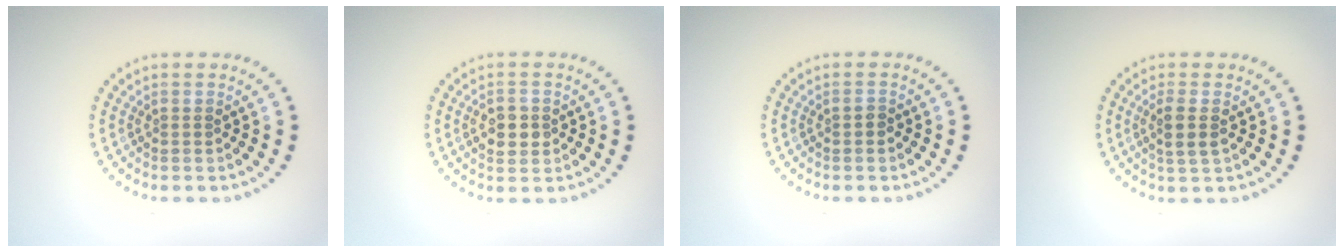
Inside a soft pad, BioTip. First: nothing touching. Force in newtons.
{"total": 2.9, "press": 2.9, "slide": 0.1}
{"total": 0.7, "press": 0.7, "slide": 0.1}
{"total": 2.0, "press": 1.7, "slide": 0.9}